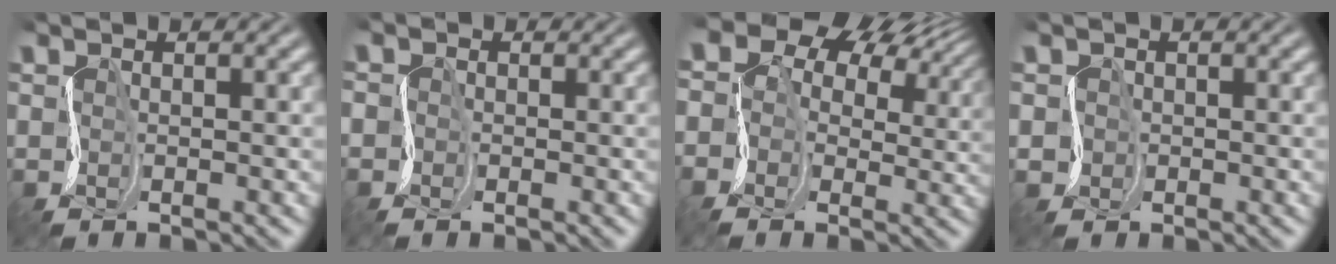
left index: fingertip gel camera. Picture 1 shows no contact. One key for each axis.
{"total": 1.8, "fx": -1.4, "fy": 0.5, "fz": -1.0, "tx": 0.019, "ty": -0.007, "tz": -0.023}
{"total": 13.0, "fx": 4.9, "fy": 10.0, "fz": 6.8, "tx": -0.152, "ty": 0.041, "tz": 0.063}
{"total": 1.1, "fx": -0.4, "fy": 1.0, "fz": -0.1, "tx": -0.004, "ty": -0.003, "tz": 0.000}